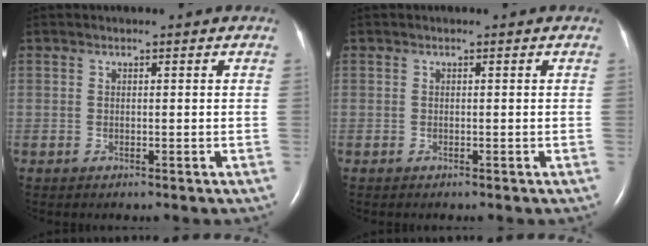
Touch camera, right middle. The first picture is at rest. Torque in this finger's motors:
{"motor_torque": [-0.61, 0.14, -0.42, -0.08]}